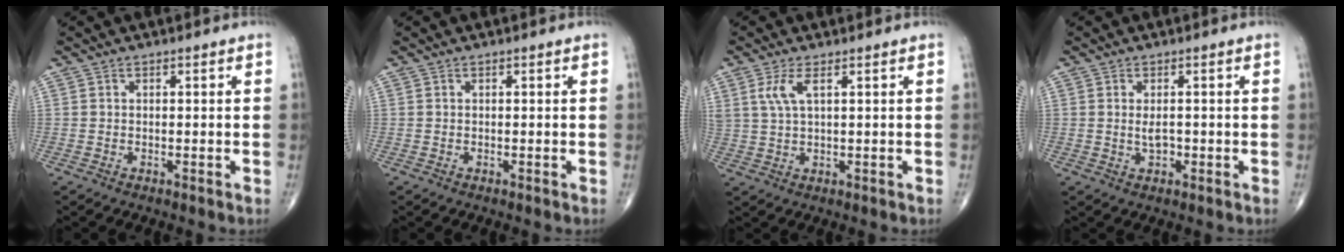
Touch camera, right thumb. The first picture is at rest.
{"total": 0.0}
{"total": 4.1, "force": [1.8, 1.3, 3.5], "torque": [-0.084, -0.003, 0.044]}
{"total": 2.2, "force": [-0.1, 1.2, 1.8], "torque": [-0.029, -0.002, -0.001]}